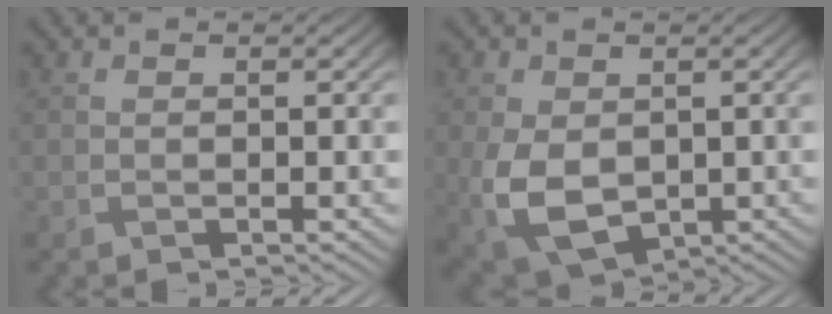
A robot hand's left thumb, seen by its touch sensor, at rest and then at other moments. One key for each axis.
{"total": 8.7, "fx": -1.4, "fy": 5.8, "fz": 6.3, "tx": -0.159, "ty": -0.023, "tz": -0.023}